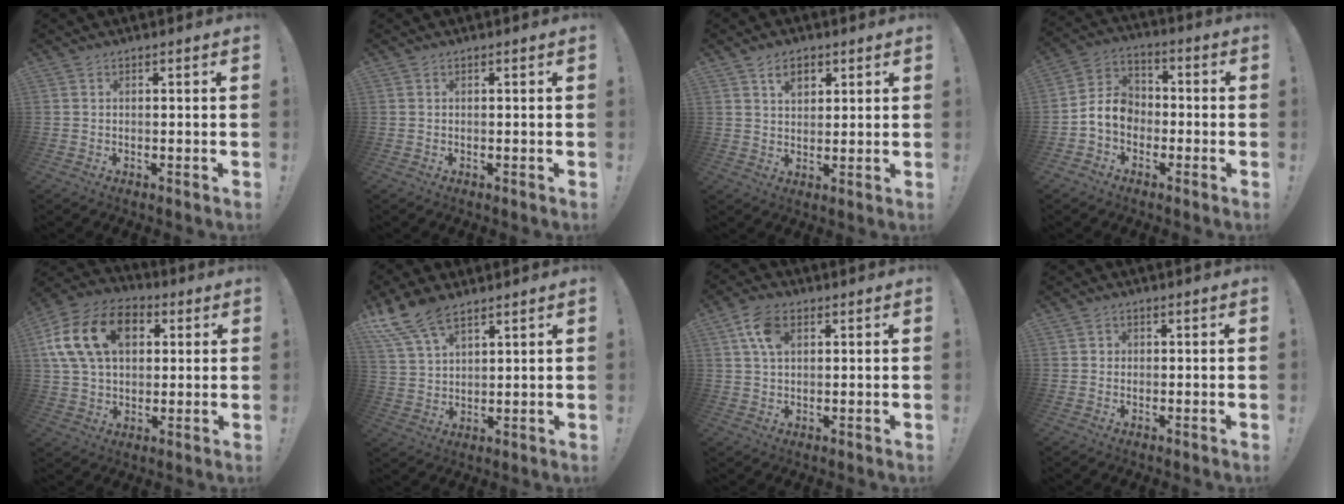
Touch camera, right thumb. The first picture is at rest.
{"total": 0.0}
{"total": 6.3, "force": [3.4, 4.1, 3.3], "torque": [-0.041, -0.011, 0.060]}
{"total": 9.6, "force": [-2.8, 7.7, 4.9], "torque": [-0.098, 0.025, -0.046]}
{"total": 19.7, "force": [6.2, 13.7, 12.8], "torque": [-0.223, -0.005, 0.112]}
{"total": 11.5, "force": [8.3, 5.5, 5.7], "torque": [-0.118, -0.031, 0.162]}
{"total": 7.7, "force": [2.6, 4.8, 5.5], "torque": [-0.103, 0.005, 0.050]}
{"total": 1.3, "force": [0.1, 1.2, 0.3], "torque": [0.002, 0.001, -0.001]}